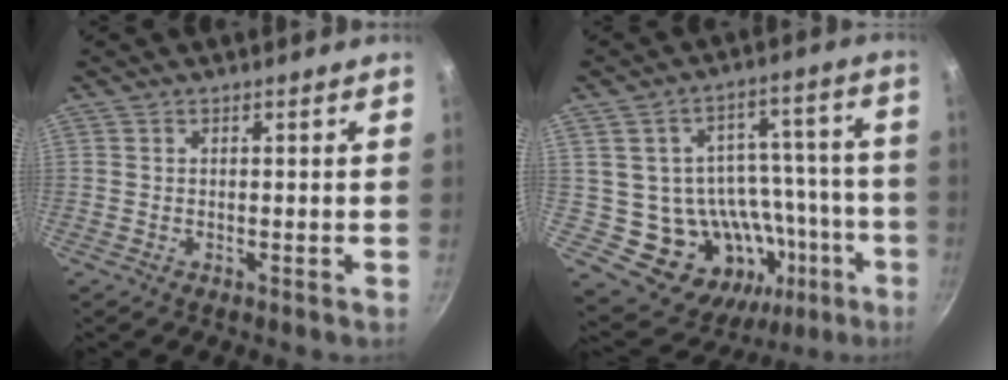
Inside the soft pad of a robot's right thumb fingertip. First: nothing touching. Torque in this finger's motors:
{"motor_torque": [0.35, 0.16, 0.25, -0.77, 0.14]}